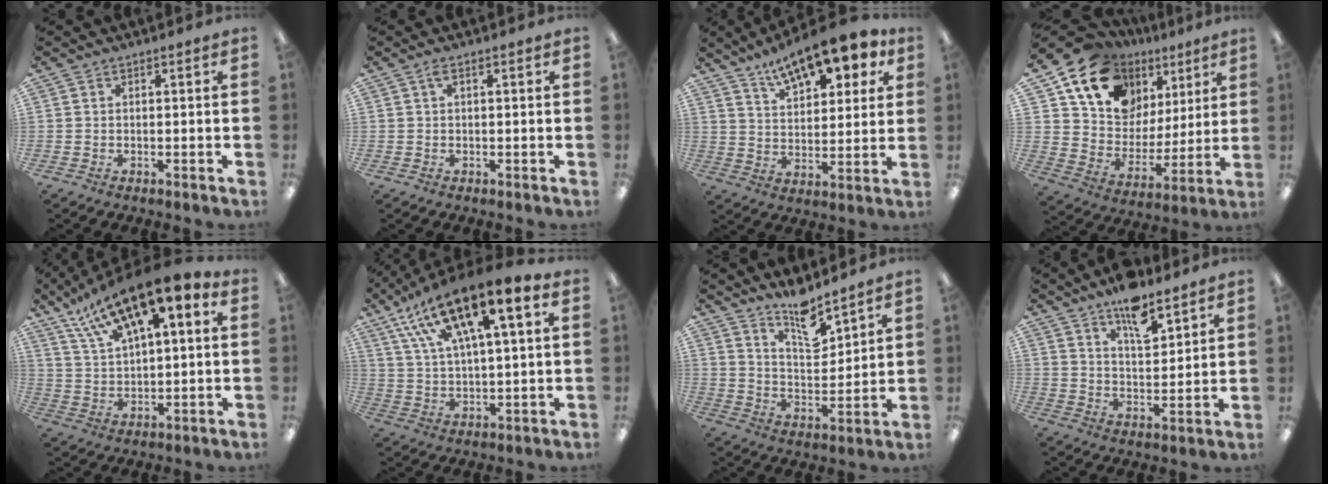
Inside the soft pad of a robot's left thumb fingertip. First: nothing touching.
{"total": 1.8, "force": [0.5, 0.6, 1.6], "torque": [-0.033, 0.005, 0.007]}
{"total": 14.7, "force": [11.1, 5.5, 7.9], "torque": [-0.130, -0.055, 0.193]}
{"total": 16.1, "force": [10.7, 10.7, 5.6], "torque": [-0.114, -0.070, 0.199]}
{"total": 15.9, "force": [11.1, 4.9, 10.3], "torque": [-0.204, -0.066, 0.192]}
{"total": 17.7, "force": [10.6, 5.4, 13.1], "torque": [-0.240, -0.041, 0.180]}
{"total": 10.1, "force": [8.7, 2.7, 4.4], "torque": [-0.072, -0.061, 0.154]}
{"total": 10.6, "force": [7.9, 4.1, 5.8], "torque": [-0.080, -0.046, 0.134]}